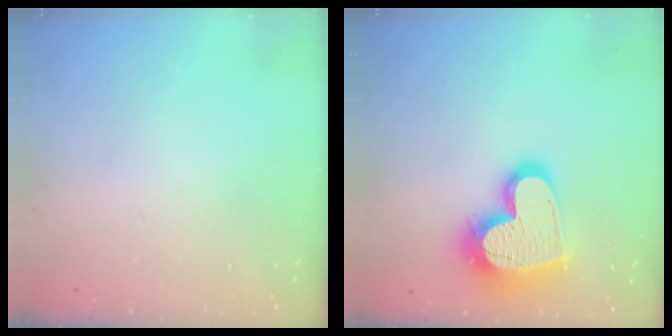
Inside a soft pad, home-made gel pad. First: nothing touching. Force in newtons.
{"total": 21.2, "press": 21.1, "slide": 1.9}